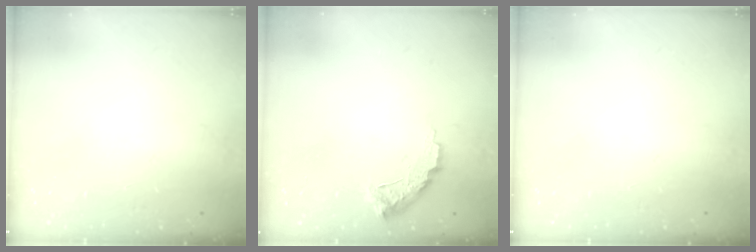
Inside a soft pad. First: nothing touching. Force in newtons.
{"total": 8.6, "press": 8.6, "slide": 0.4}
{"total": 0.0}